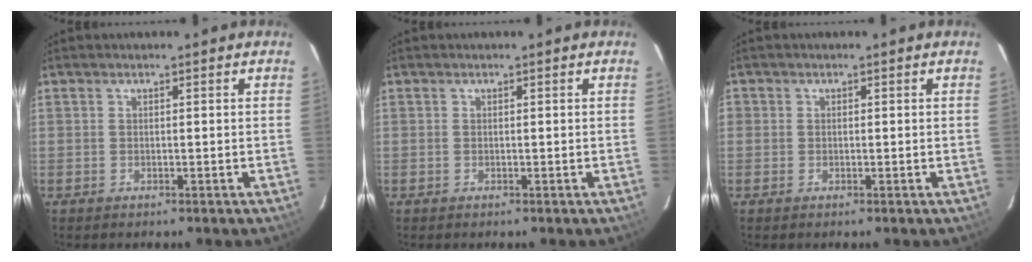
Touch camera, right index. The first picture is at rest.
{"total": 0.0}
{"total": 1.0, "force": [-0.2, 0.9, 0.2], "torque": [-0.004, -0.001, -0.008]}